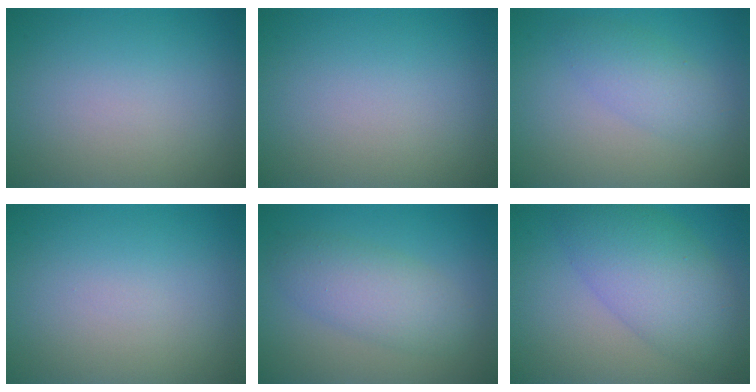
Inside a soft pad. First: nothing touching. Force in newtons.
{"total": 0.0}
{"total": 2.7, "press": 2.7, "slide": 0.0}
{"total": 0.0}
{"total": 4.0, "press": 4.0, "slide": 0.1}
{"total": 6.8, "press": 6.8, "slide": 0.1}